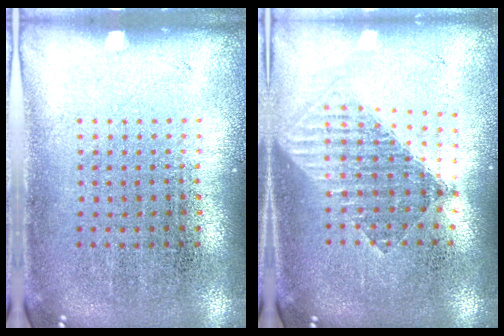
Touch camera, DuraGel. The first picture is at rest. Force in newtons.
{"total": 1.6, "press": 1.4, "slide": 0.7}